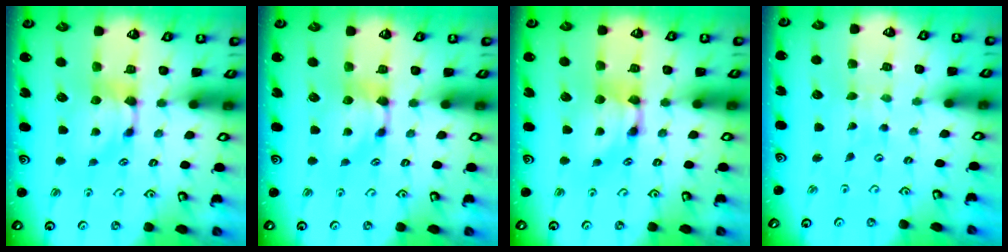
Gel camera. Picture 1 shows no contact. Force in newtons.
{"total": 0.0}
{"total": 2.1, "press": 2.1, "slide": 0.1}
{"total": 7.0, "press": 7.0, "slide": 0.5}